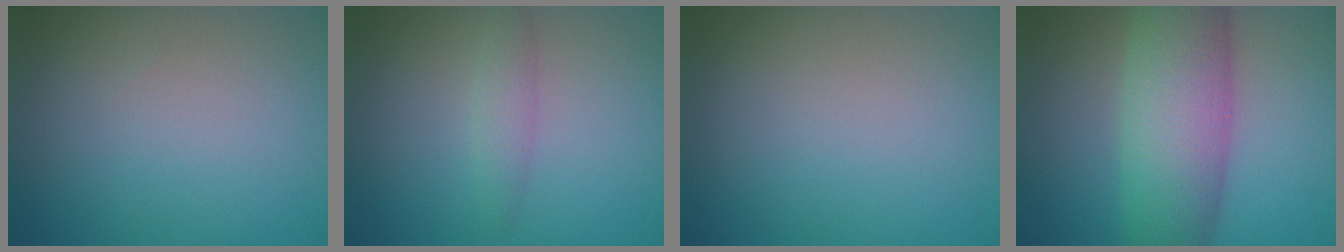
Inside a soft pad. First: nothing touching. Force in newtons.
{"total": 1.5, "press": 1.5, "slide": 0.0}
{"total": 0.0}
{"total": 8.5, "press": 8.5, "slide": 0.1}